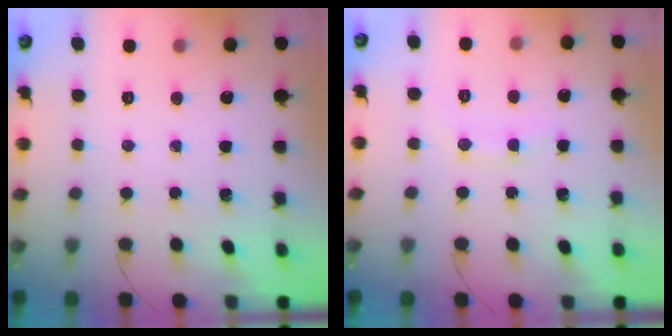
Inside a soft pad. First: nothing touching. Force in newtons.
{"total": 6.5, "press": 6.4, "slide": 1.4}